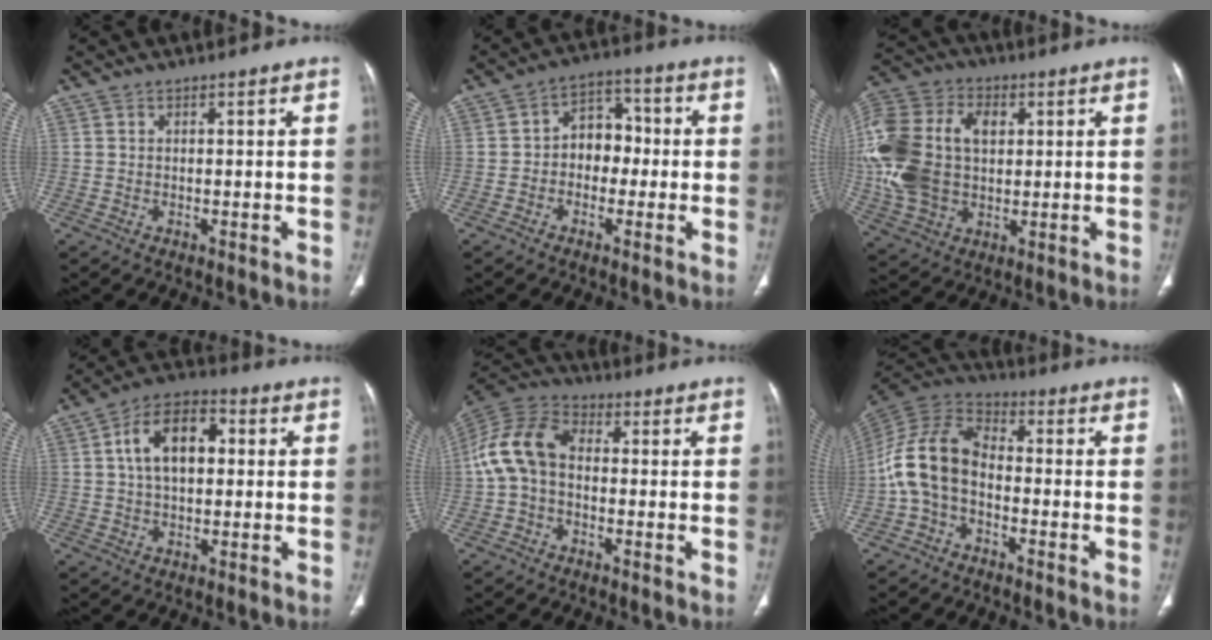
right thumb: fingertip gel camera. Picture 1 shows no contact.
{"total": 7.4, "force": [-0.9, 5.7, 4.7], "torque": [-0.030, 0.035, -0.029]}
{"total": 21.4, "force": [2.4, 14.6, 15.5], "torque": [-0.334, 0.011, 0.048]}
{"total": 11.4, "force": [1.8, 6.9, 8.9], "torque": [-0.140, 0.024, 0.022]}
{"total": 11.3, "force": [-0.4, 7.8, 8.2], "torque": [-0.161, 0.033, -0.021]}
{"total": 12.3, "force": [-2.7, 7.8, 9.1], "torque": [-0.177, 0.045, -0.065]}